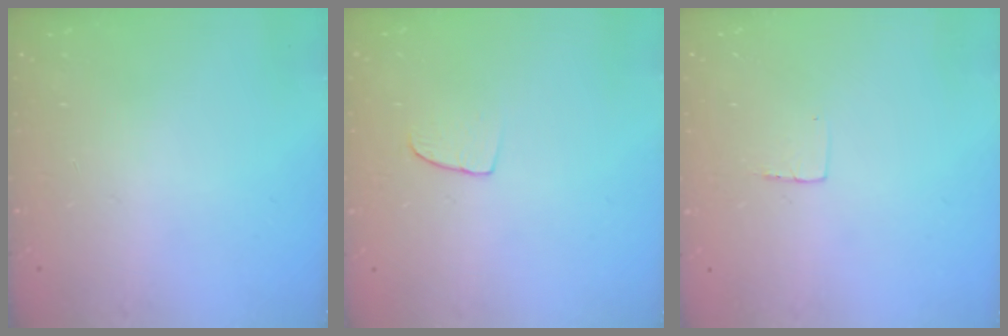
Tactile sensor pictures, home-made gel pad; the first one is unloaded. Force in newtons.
{"total": 5.9, "press": 5.9, "slide": 0.4}
{"total": 3.0, "press": 3.0, "slide": 0.2}